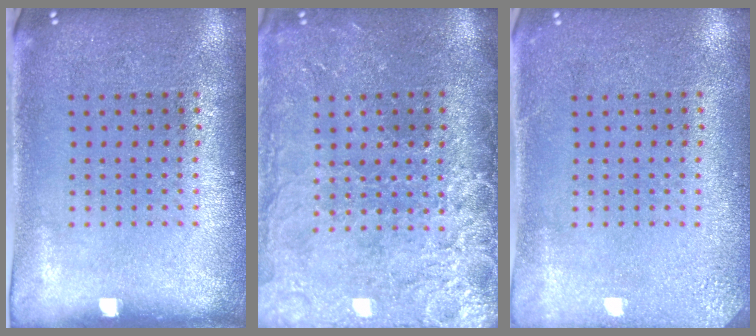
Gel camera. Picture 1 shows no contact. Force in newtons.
{"total": 3.8, "press": 3.4, "slide": 1.7}
{"total": 2.0, "press": 2.0, "slide": 0.3}